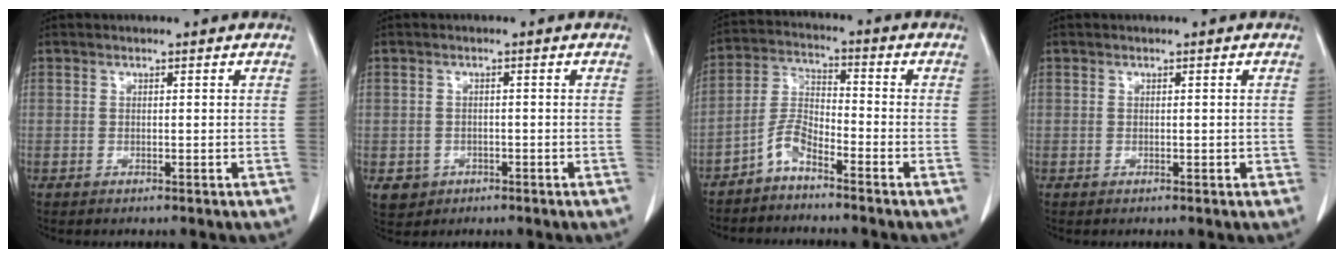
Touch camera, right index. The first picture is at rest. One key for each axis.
{"total": 3.1, "fx": -1.2, "fy": 2.9, "fz": 0.5, "tx": -0.003, "ty": 0.007, "tz": -0.012}
{"total": 4.9, "fx": -3.8, "fy": 1.2, "fz": 2.8, "tx": -0.064, "ty": 0.000, "tz": -0.081}
{"total": 0.7, "fx": -0.1, "fy": 0.5, "fz": 0.5, "tx": -0.004, "ty": 0.006, "tz": 0.001}